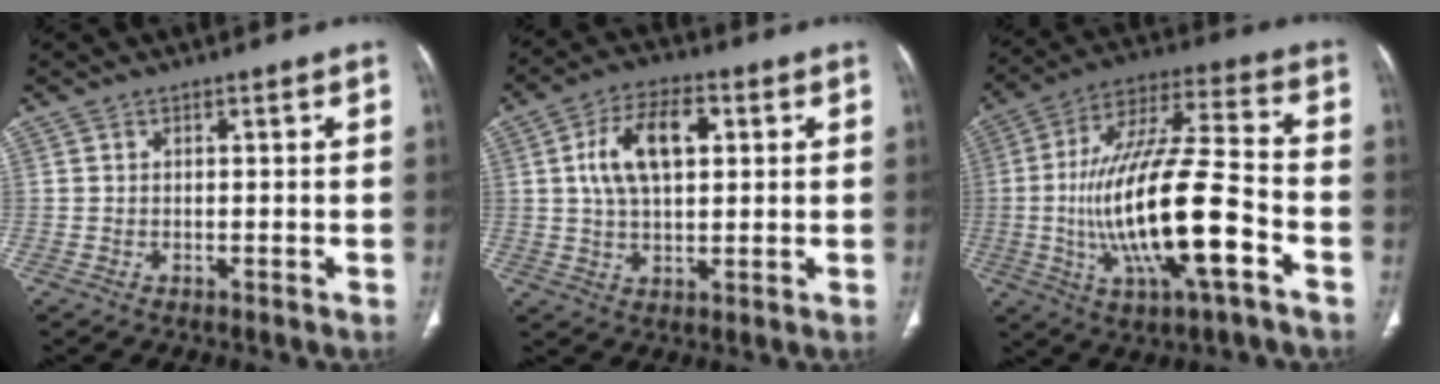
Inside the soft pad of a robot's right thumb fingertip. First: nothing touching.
{"total": 11.8, "force": [2.7, 6.4, 9.5], "torque": [-0.163, 0.010, 0.046]}
{"total": 22.5, "force": [-5.5, 6.2, 20.9], "torque": [-0.409, 0.031, -0.087]}